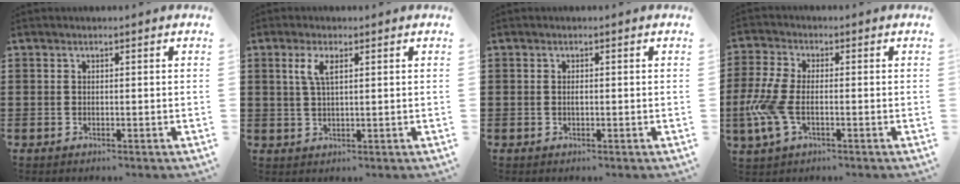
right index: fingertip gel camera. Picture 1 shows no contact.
{"total": 3.5, "force": [1.4, 1.2, 3.0], "torque": [-0.063, 0.008, 0.022]}
{"total": 0.7, "force": [0.0, 0.3, 0.6], "torque": [-0.013, 0.000, -0.001]}
{"total": 7.1, "force": [-1.6, 3.4, 6.0], "torque": [-0.152, -0.010, -0.035]}